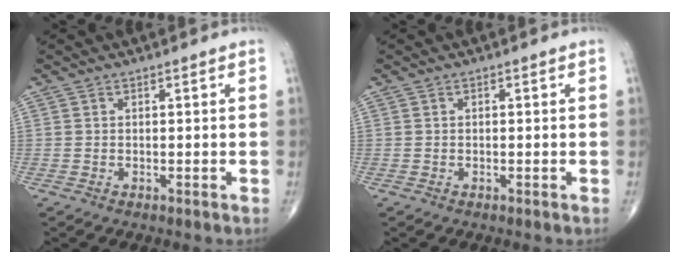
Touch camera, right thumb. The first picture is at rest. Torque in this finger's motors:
{"motor_torque": [-0.18, 0.05, -0.08, 0.21, -0.06]}